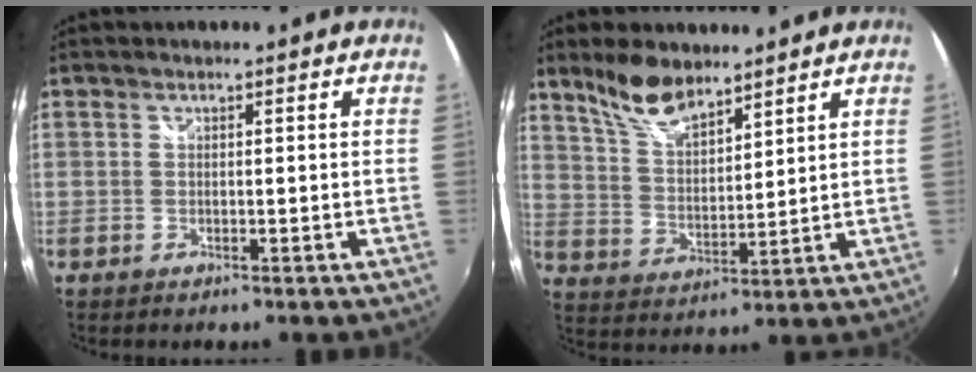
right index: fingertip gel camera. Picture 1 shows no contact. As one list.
[{"total": 9.3, "force": [7.4, 3.3, 4.6], "torque": [-0.087, 0.008, 0.148]}]